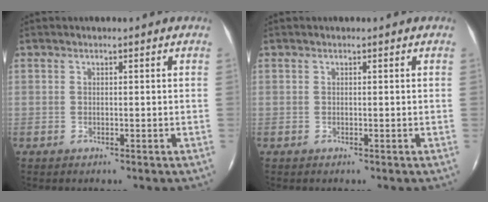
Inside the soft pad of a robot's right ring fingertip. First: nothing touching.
{"total": 0.0}